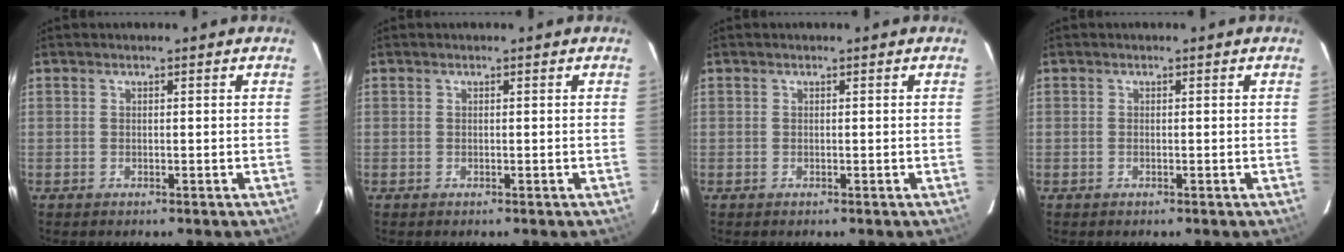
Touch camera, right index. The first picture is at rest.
{"total": 0.0}
{"total": 0.0}
{"total": 0.0}